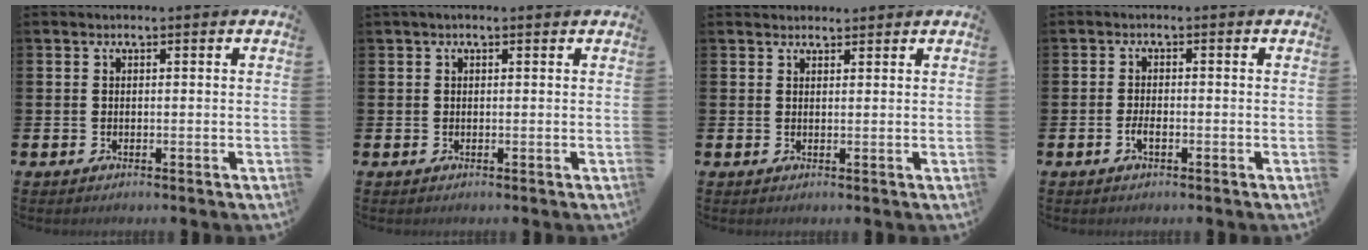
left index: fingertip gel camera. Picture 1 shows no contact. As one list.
[{"total": 0.6, "force": [0.4, 0.2, 0.4], "torque": [0.004, 0.000, 0.003]}, {"total": 1.6, "force": [1.5, 0.4, -0.1], "torque": [0.010, -0.006, 0.027]}, {"total": 1.6, "force": [-0.7, 0.6, 1.3], "torque": [-0.030, 0.002, -0.013]}]